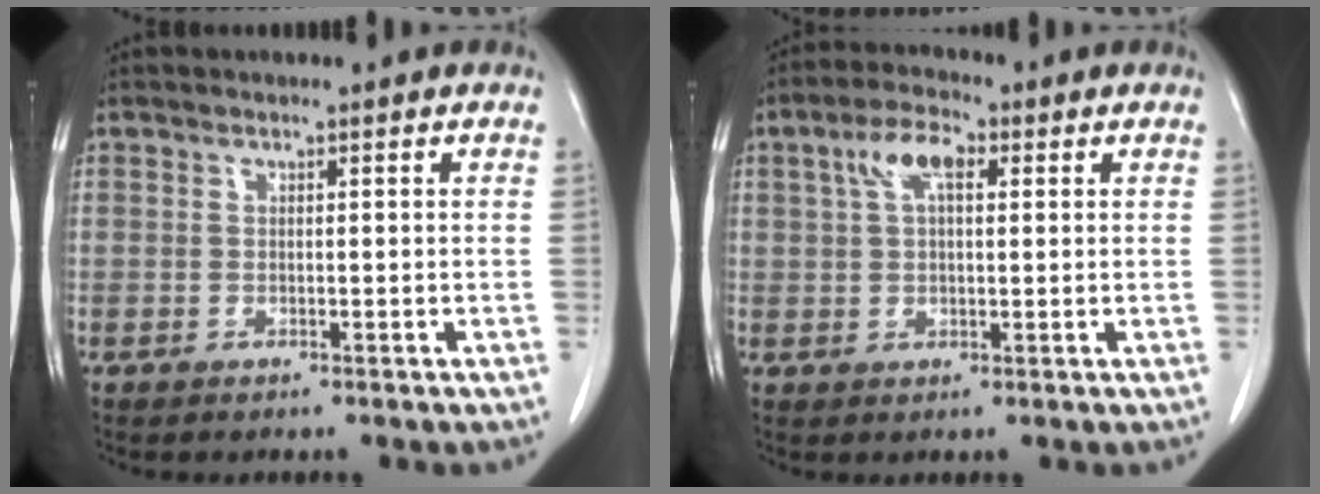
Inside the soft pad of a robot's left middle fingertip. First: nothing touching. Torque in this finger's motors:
{"motor_torque": [1.18, -0.96, 0.01, 0.07]}